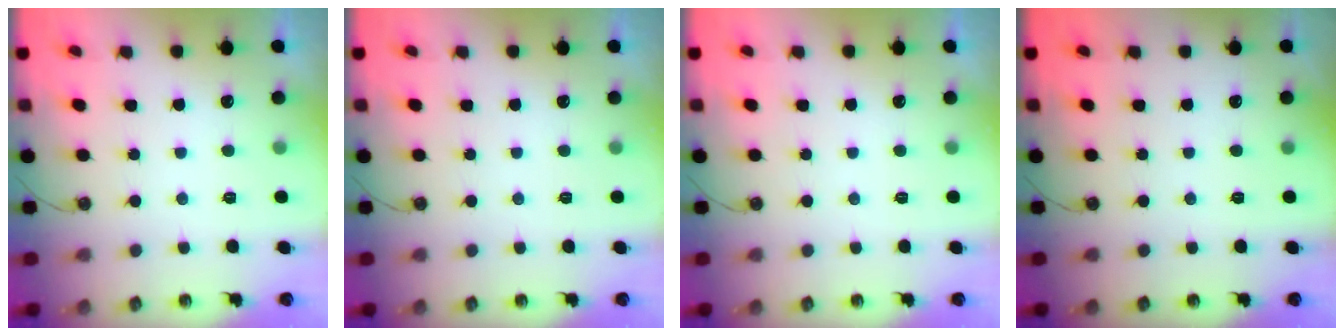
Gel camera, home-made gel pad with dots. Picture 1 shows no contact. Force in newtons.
{"total": 0.0}
{"total": 0.0}
{"total": 0.0}